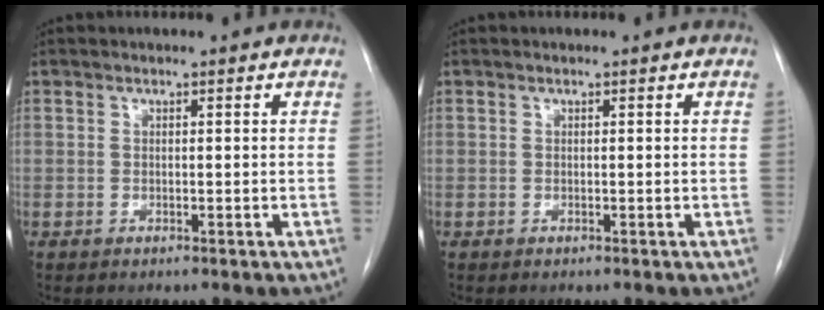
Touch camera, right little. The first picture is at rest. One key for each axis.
{"total": 0.0}